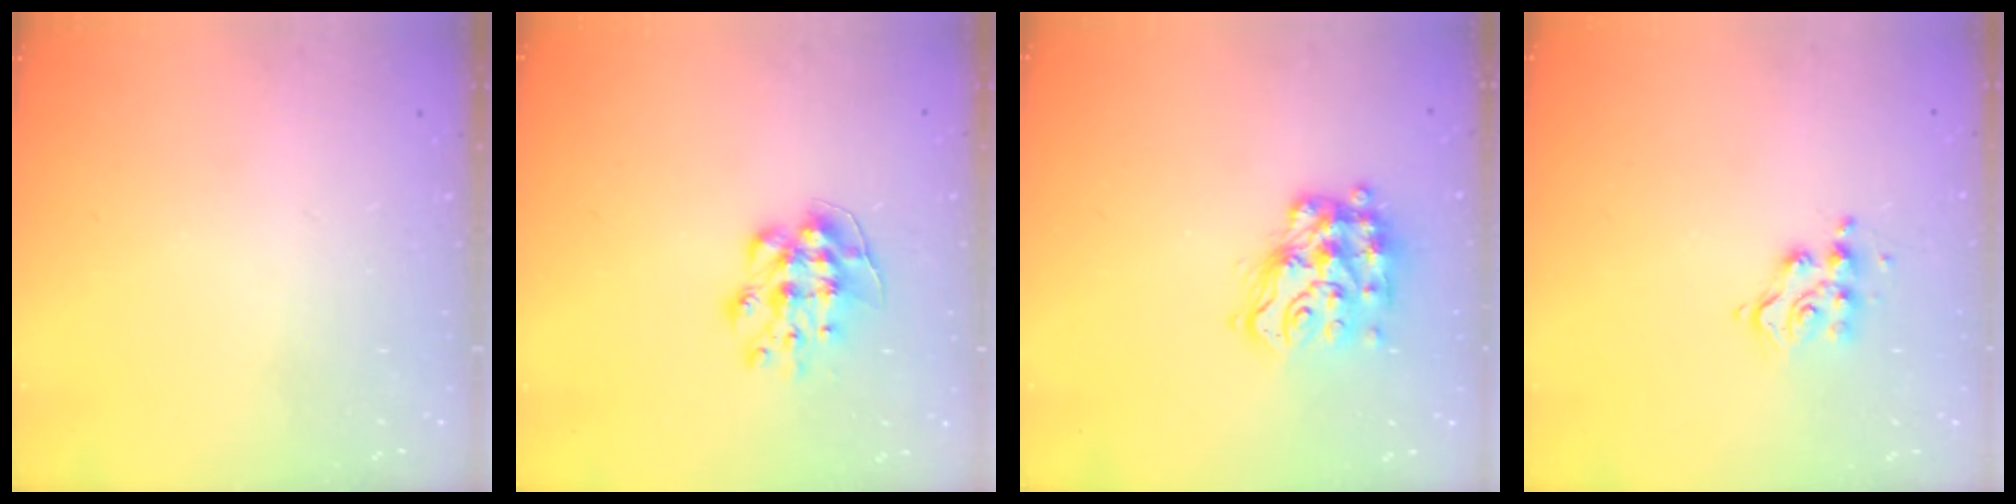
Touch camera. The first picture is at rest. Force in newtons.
{"total": 9.3, "press": 9.3, "slide": 0.4}
{"total": 15.2, "press": 15.2, "slide": 0.9}
{"total": 8.3, "press": 8.3, "slide": 0.5}